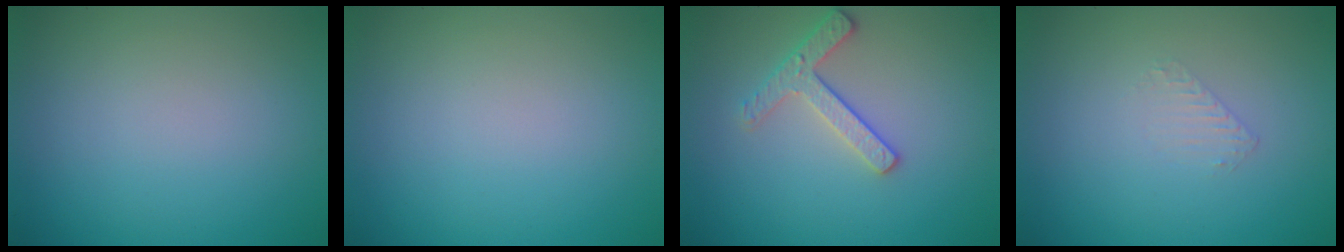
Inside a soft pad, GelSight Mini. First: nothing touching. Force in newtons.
{"total": 0.0}
{"total": 2.5, "press": 2.4, "slide": 0.5}
{"total": 0.6, "press": 0.4, "slide": 0.5}